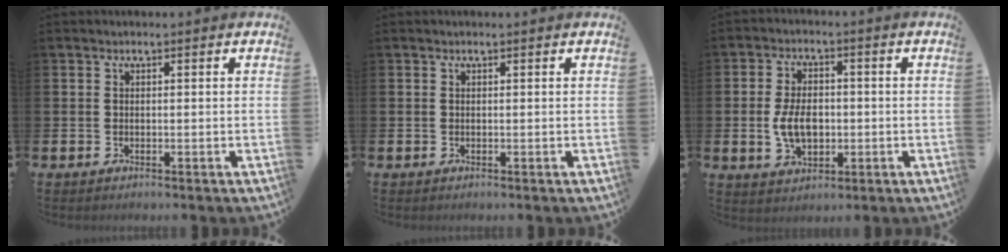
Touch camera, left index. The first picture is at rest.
{"total": 0.0}
{"total": 5.8, "force": [-0.6, 3.7, 4.5], "torque": [-0.085, -0.001, -0.017]}